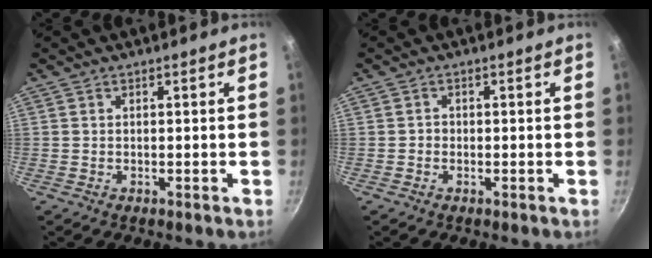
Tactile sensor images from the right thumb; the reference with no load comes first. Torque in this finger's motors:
{"motor_torque": [0.04, -0.16, 0.40, -0.26, -0.02]}